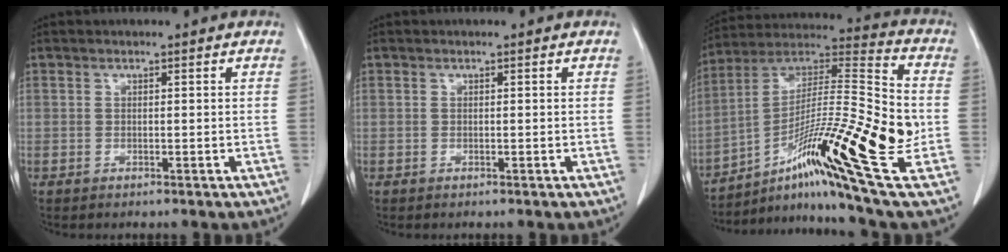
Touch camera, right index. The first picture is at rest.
{"total": 0.0}
{"total": 24.6, "force": [-6.9, 1.1, 23.6], "torque": [-0.391, -0.012, -0.120]}